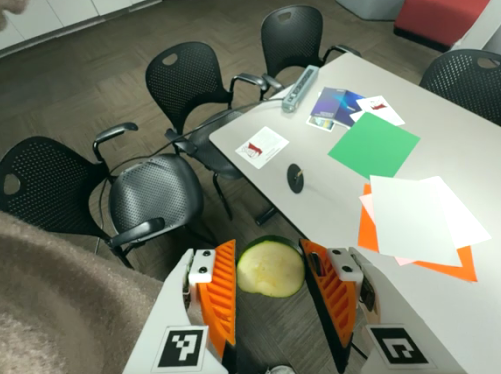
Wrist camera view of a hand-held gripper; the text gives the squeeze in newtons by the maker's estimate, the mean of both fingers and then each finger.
{"total": 4.8, "left": 4.4, "right": 5.2}